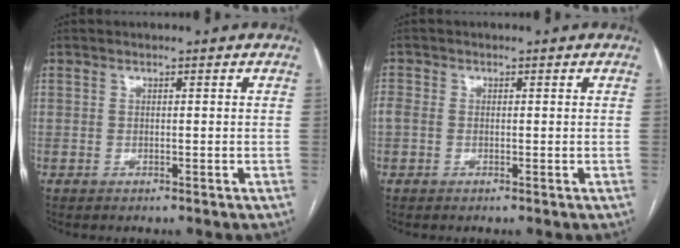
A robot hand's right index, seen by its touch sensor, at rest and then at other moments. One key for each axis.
{"total": 2.2, "fx": -0.1, "fy": 1.7, "fz": 1.3, "tx": -0.045, "ty": 0.013, "tz": 0.000}